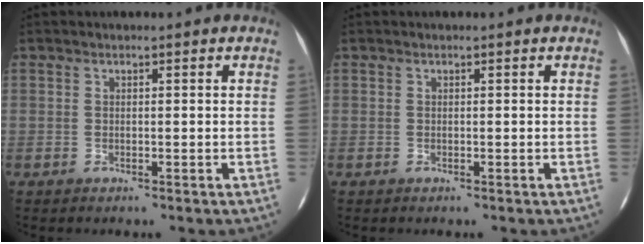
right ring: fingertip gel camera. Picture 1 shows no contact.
{"total": 0.0}